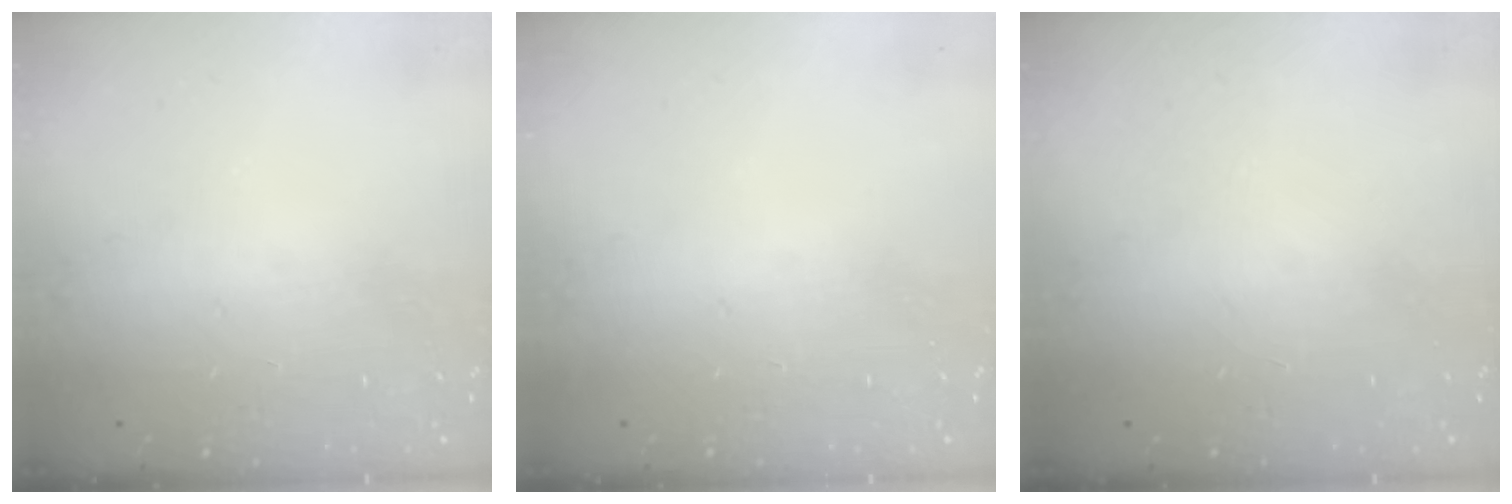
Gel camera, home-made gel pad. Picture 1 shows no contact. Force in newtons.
{"total": 8.9, "press": 3.1, "slide": 8.3}
{"total": 0.0}